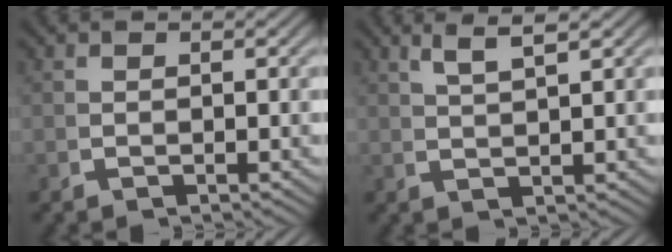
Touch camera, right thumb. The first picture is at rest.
{"total": 3.6, "force": [3.0, 0.0, 2.1], "torque": [-0.023, 0.016, 0.056]}